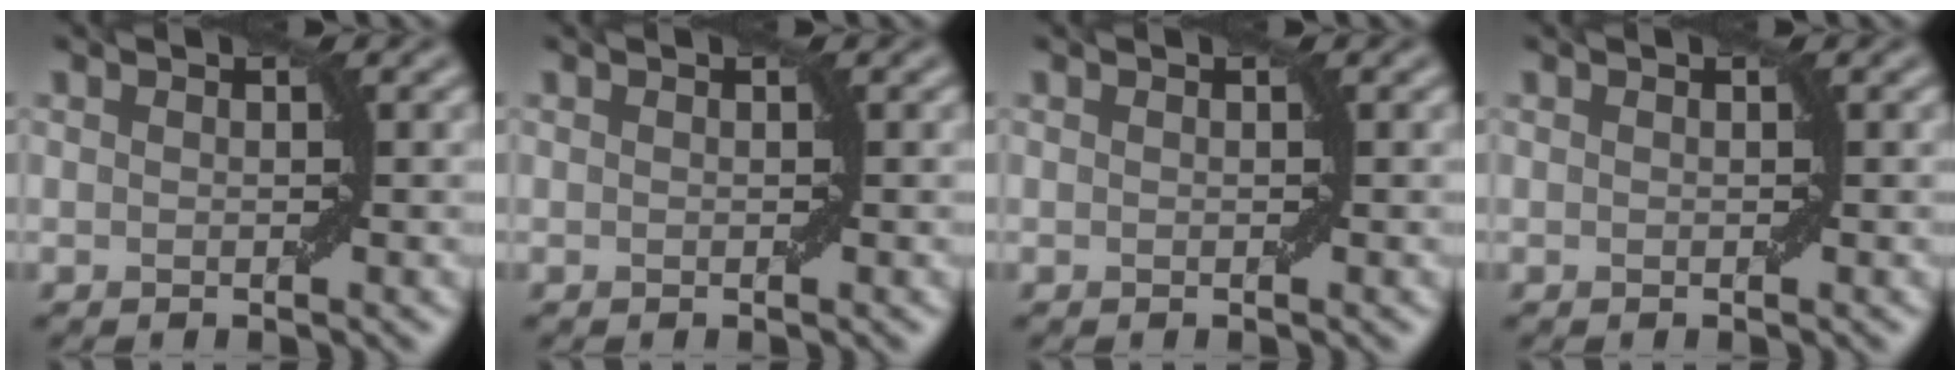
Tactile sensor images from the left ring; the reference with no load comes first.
{"total": 0.0}
{"total": 0.0}
{"total": 0.0}